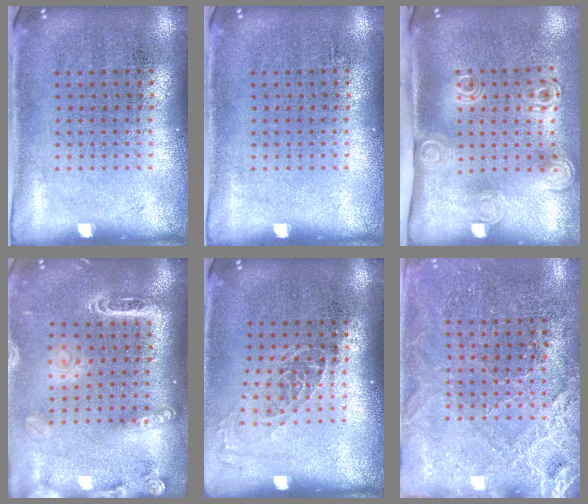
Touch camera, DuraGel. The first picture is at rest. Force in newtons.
{"total": 0.0}
{"total": 2.1, "press": 1.5, "slide": 1.5}
{"total": 2.3, "press": 1.9, "slide": 1.3}
{"total": 1.1, "press": 0.9, "slide": 0.6}
{"total": 2.8, "press": 2.8, "slide": 0.3}